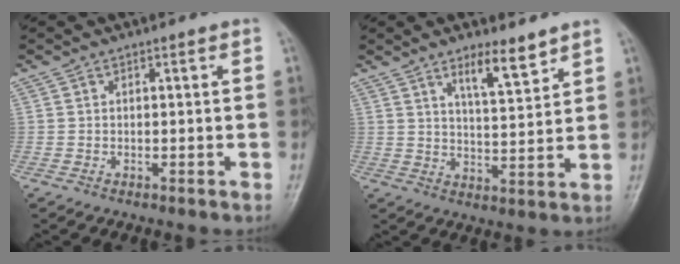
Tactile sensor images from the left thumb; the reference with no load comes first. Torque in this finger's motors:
{"motor_torque": [0.14, 0.12, -0.01, -0.08, 0.16]}